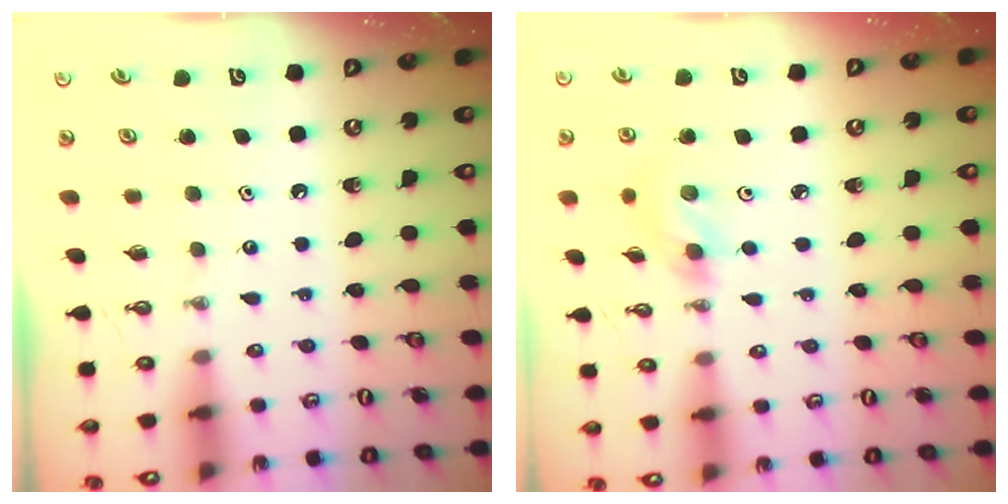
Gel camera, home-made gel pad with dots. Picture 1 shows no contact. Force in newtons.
{"total": 5.0, "press": 4.5, "slide": 2.2}